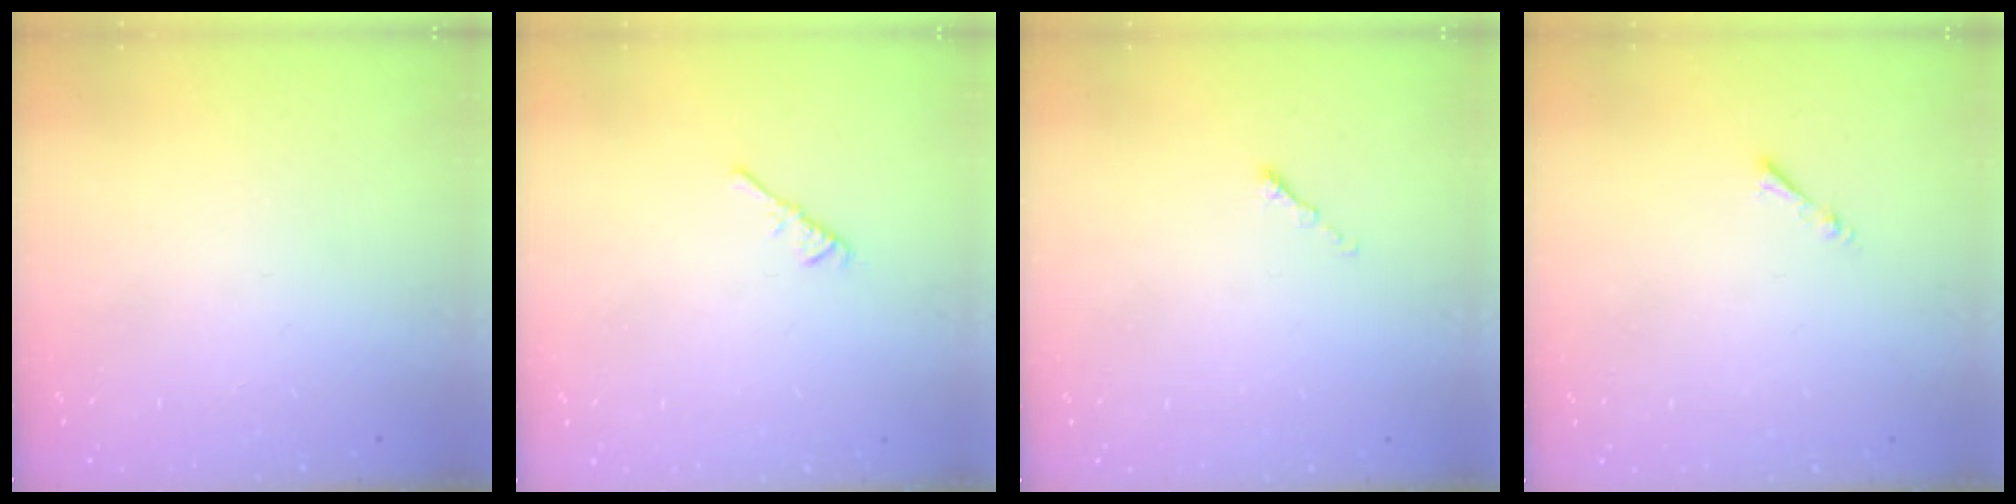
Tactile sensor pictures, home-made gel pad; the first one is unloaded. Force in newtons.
{"total": 2.4, "press": 2.3, "slide": 0.6}
{"total": 0.0}
{"total": 1.3, "press": 1.2, "slide": 0.3}